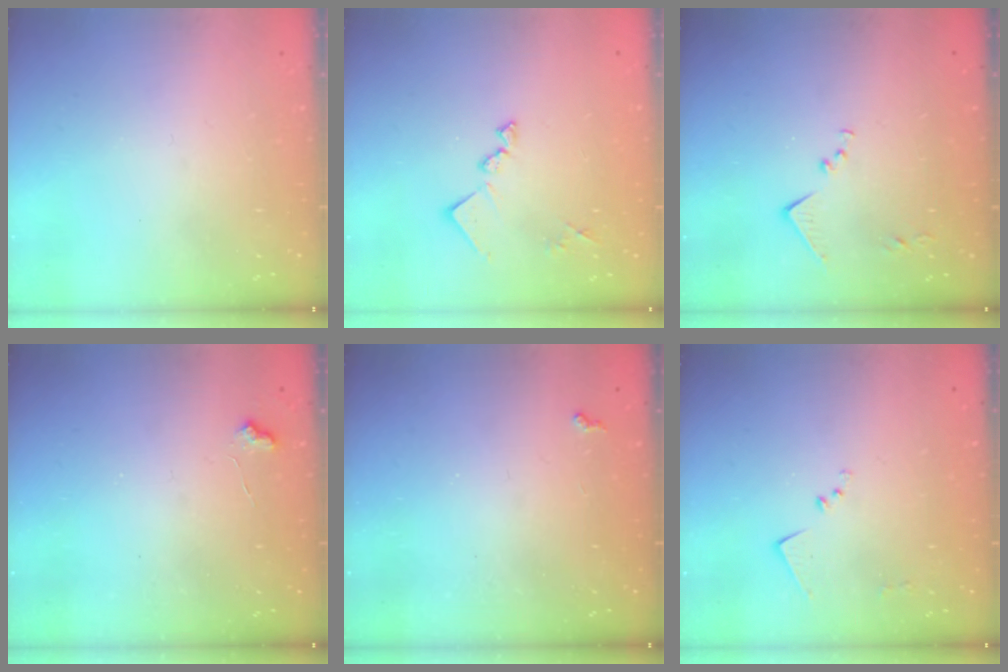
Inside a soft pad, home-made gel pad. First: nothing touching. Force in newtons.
{"total": 10.9, "press": 10.9, "slide": 0.5}
{"total": 8.2, "press": 8.2, "slide": 0.4}
{"total": 5.2, "press": 5.1, "slide": 0.7}
{"total": 5.5, "press": 5.5, "slide": 0.8}
{"total": 7.2, "press": 7.1, "slide": 0.9}